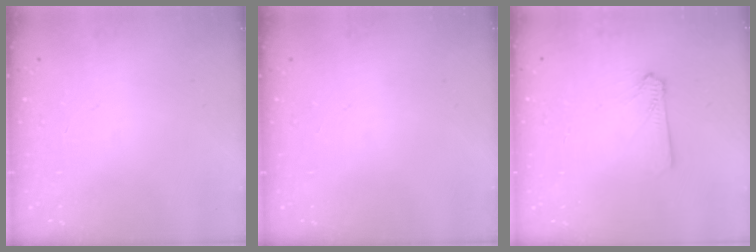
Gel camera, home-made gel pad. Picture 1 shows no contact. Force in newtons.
{"total": 0.0}
{"total": 2.9, "press": 2.9, "slide": 0.4}